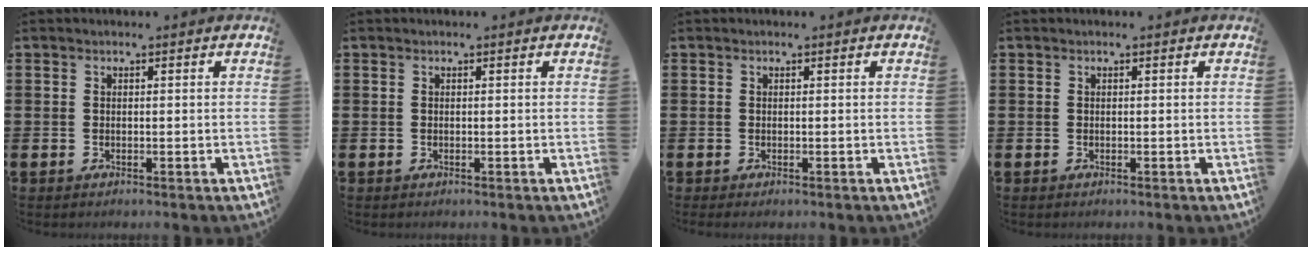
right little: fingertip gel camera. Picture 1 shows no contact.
{"total": 0.0}
{"total": 0.0}
{"total": 0.0}